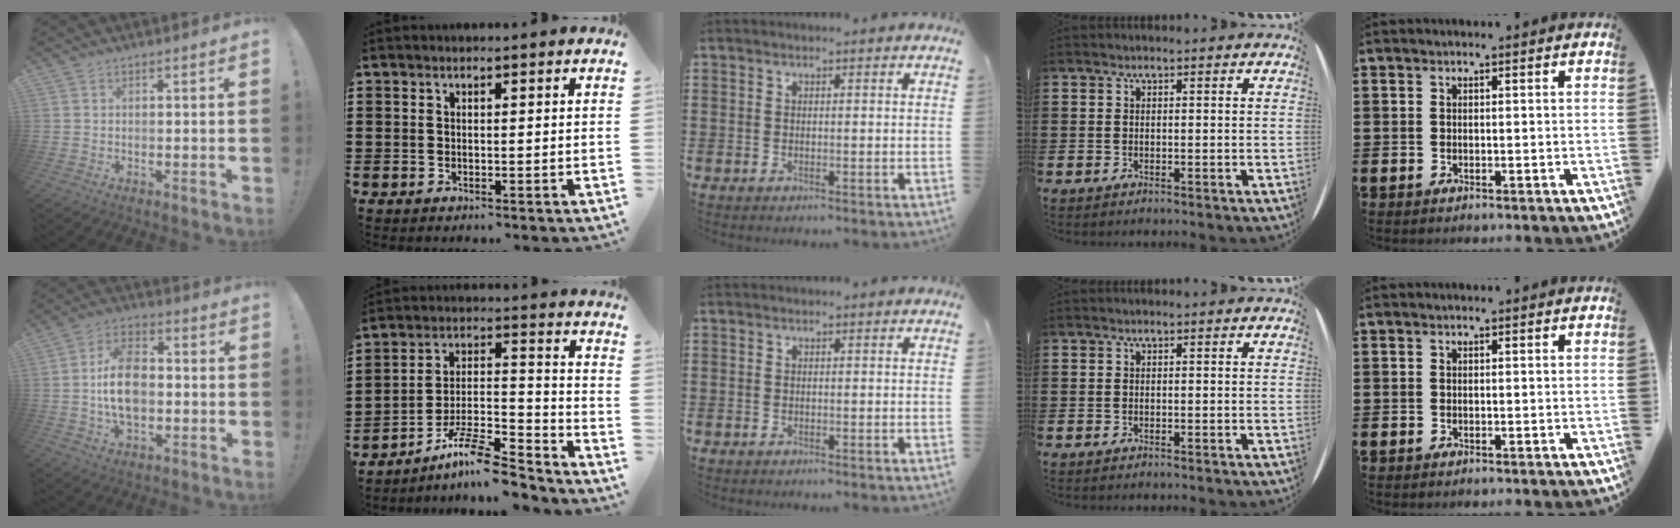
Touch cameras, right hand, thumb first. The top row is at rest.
{"thumb": {"total": 13.4, "force": [-1.5, 8.9, 9.9], "torque": [-0.190, 0.011, -0.029]}, "index": {"total": 10.8, "force": [-8.8, 1.9, 5.9], "torque": [-0.100, 0.025, -0.167]}}